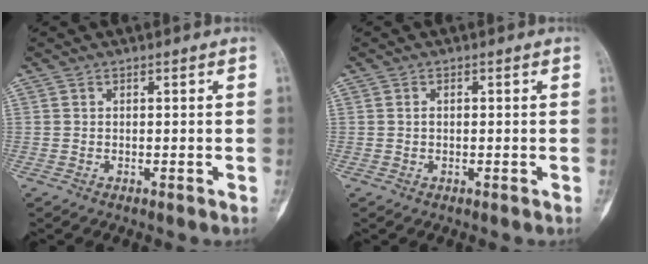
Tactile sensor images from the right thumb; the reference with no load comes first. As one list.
[{"total": 0.7, "force": [0.0, 0.4, 0.6], "torque": [-0.010, 0.003, 0.001]}]